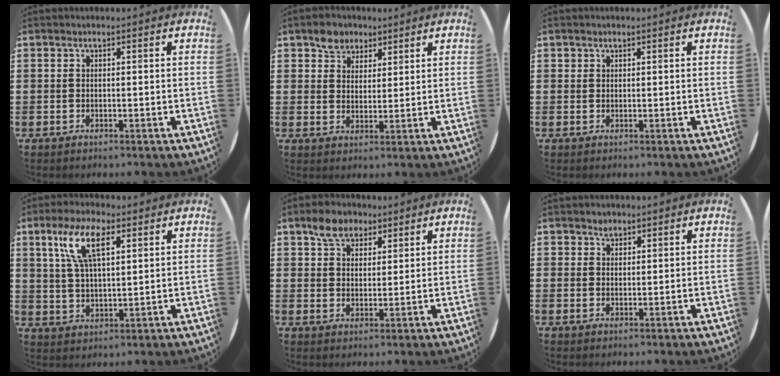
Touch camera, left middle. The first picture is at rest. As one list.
[{"total": 4.0, "force": [3.0, 2.6, 0.2], "torque": [-0.006, 0.007, 0.056]}, {"total": 0.7, "force": [0.5, 0.4, -0.1], "torque": [0.011, 0.002, 0.008]}, {"total": 8.2, "force": [4.5, 3.1, 6.2], "torque": [-0.135, 0.012, 0.078]}, {"total": 4.7, "force": [3.5, 2.9, 1.2], "torque": [-0.020, 0.004, 0.064]}, {"total": 1.7, "force": [1.4, 0.9, 0.1], "torque": [0.006, -0.001, 0.026]}]